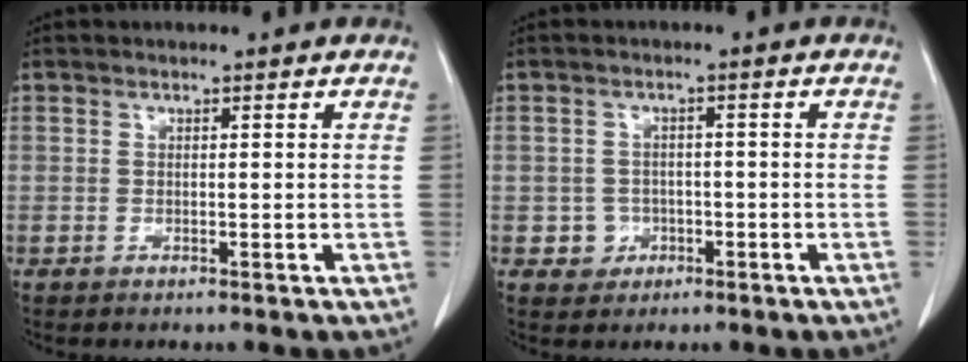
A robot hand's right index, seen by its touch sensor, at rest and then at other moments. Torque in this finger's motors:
{"motor_torque": [-0.04, 0.06, -0.27, -0.10]}